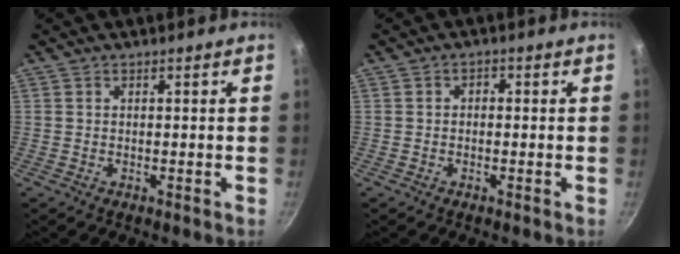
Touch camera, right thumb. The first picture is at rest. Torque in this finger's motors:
{"motor_torque": [-0.20, -0.08, -0.28, 0.06, 0.05]}